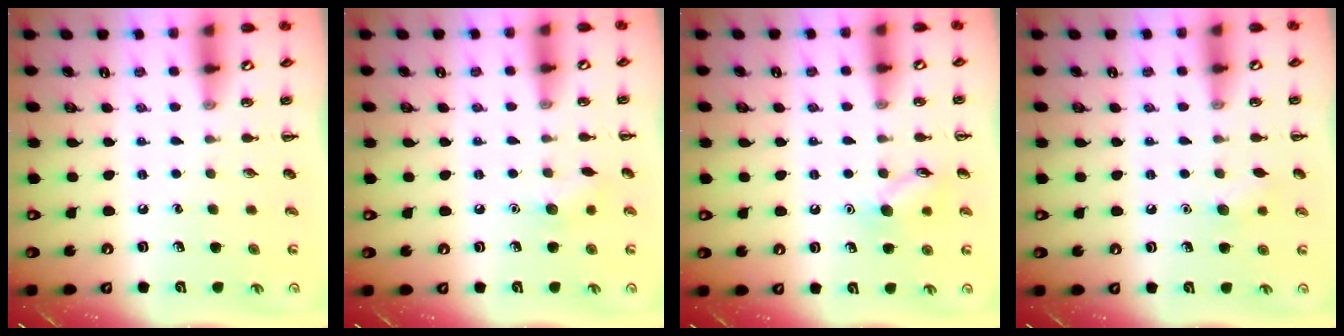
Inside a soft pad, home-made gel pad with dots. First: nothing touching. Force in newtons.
{"total": 6.2, "press": 6.1, "slide": 1.3}
{"total": 8.7, "press": 8.7, "slide": 0.5}
{"total": 5.9, "press": 5.8, "slide": 1.4}